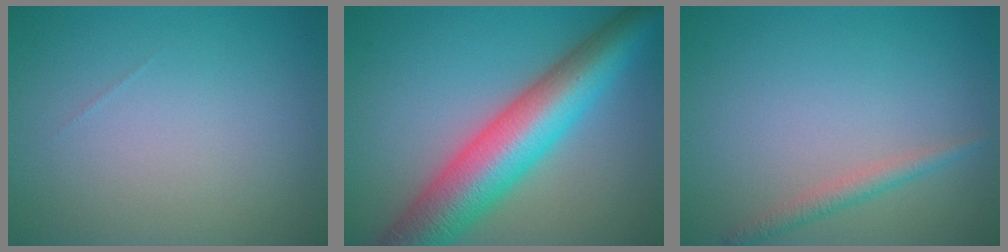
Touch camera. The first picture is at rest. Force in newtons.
{"total": 10.6, "press": 10.6, "slide": 0.0}
{"total": 1.6, "press": 1.6, "slide": 0.1}